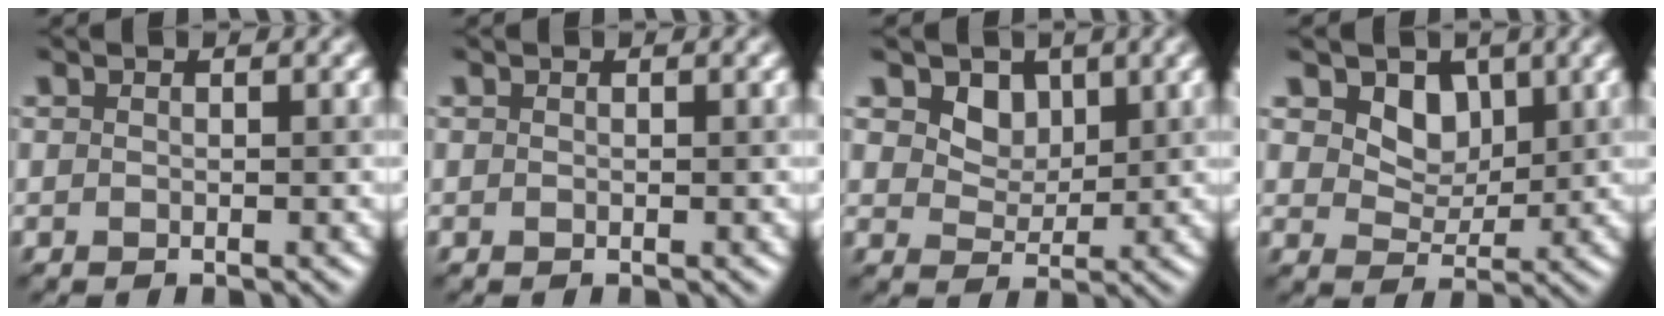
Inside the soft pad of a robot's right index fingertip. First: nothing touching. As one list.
[{"total": 0.0}, {"total": 3.1, "force": [1.5, 2.3, 1.4], "torque": [-0.037, -0.016, 0.027]}, {"total": 3.6, "force": [1.7, 2.6, 1.9], "torque": [-0.043, -0.012, 0.022]}]